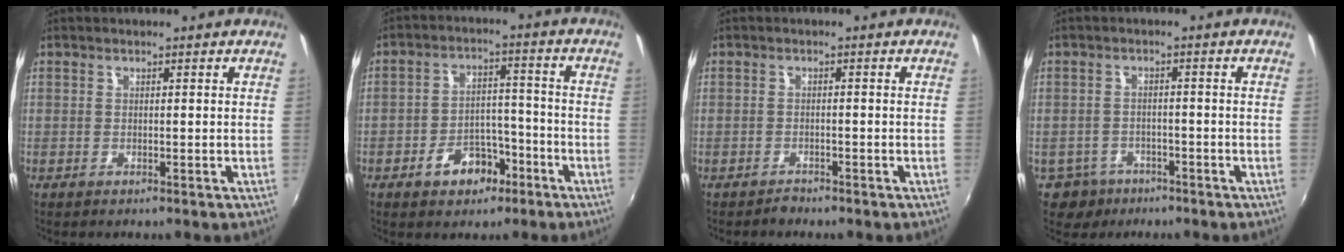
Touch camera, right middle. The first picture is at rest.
{"total": 7.9, "force": [-4.7, 4.9, 4.0], "torque": [-0.077, 0.023, -0.064]}
{"total": 1.4, "force": [-1.4, 0.4, 0.0], "torque": [-0.004, 0.000, -0.025]}
{"total": 5.1, "force": [-3.2, 3.9, 0.8], "torque": [-0.034, 0.004, -0.049]}